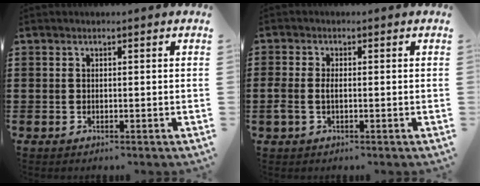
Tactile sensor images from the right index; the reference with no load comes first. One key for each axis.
{"total": 1.7, "fx": -0.4, "fy": 0.8, "fz": 1.4, "tx": -0.034, "ty": -0.001, "tz": -0.011}